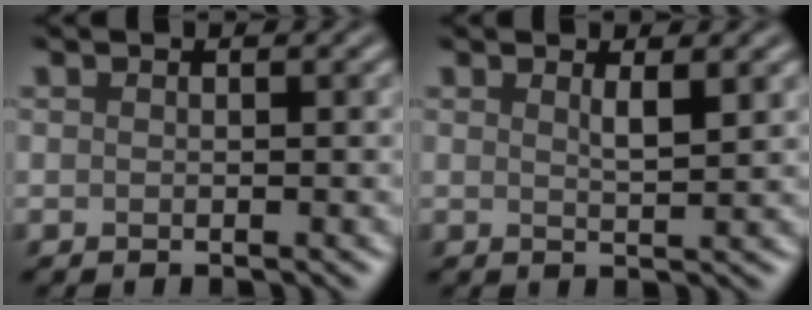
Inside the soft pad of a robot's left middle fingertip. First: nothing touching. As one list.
[{"total": 1.7, "force": [1.0, 0.4, 1.4], "torque": [-0.019, 0.000, 0.014]}]